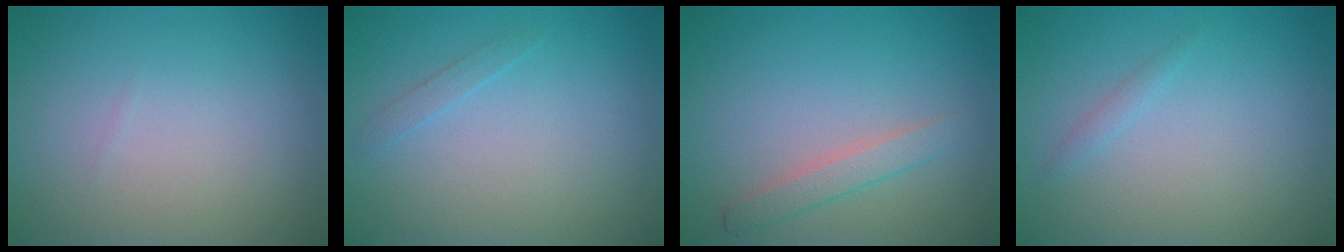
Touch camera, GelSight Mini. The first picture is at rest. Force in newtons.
{"total": 0.7, "press": 0.7, "slide": 0.0}
{"total": 1.7, "press": 1.7, "slide": 0.1}
{"total": 0.7, "press": 0.7, "slide": 0.0}